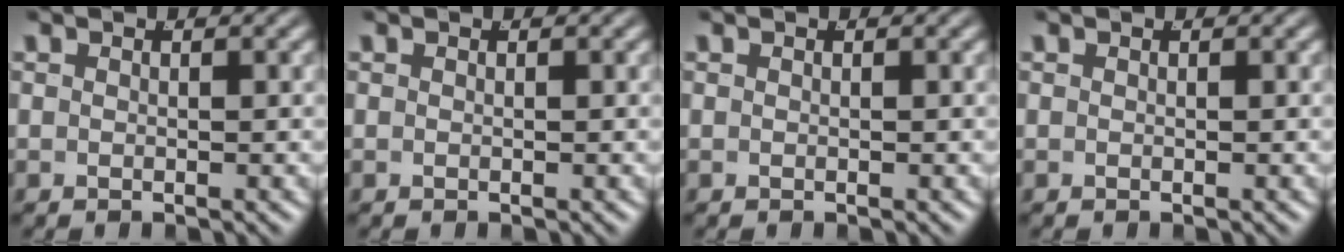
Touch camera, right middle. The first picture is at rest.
{"total": 0.0}
{"total": 0.0}
{"total": 0.0}